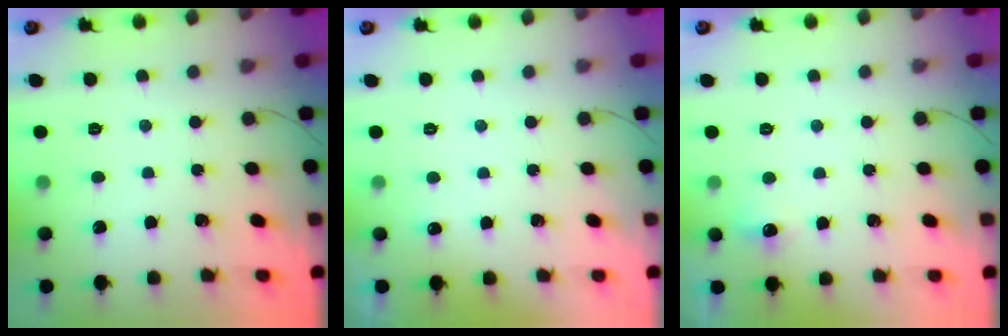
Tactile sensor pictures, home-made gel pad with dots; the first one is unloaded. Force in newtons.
{"total": 11.1, "press": 2.1, "slide": 10.9}
{"total": 4.3, "press": 4.0, "slide": 1.5}